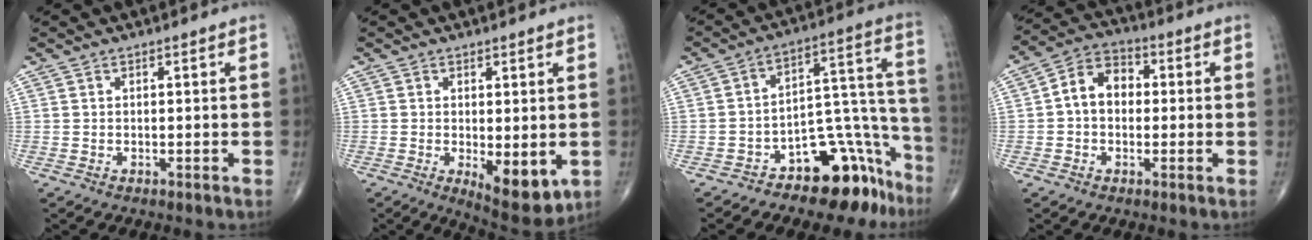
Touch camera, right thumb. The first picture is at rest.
{"total": 8.4, "force": [-1.7, 3.5, 7.4], "torque": [-0.096, -0.022, -0.016]}
{"total": 15.2, "force": [-10.4, 7.6, 8.0], "torque": [-0.028, 0.145, -0.155]}
{"total": 8.1, "force": [0.2, 6.1, 5.3], "torque": [-0.072, 0.028, -0.008]}